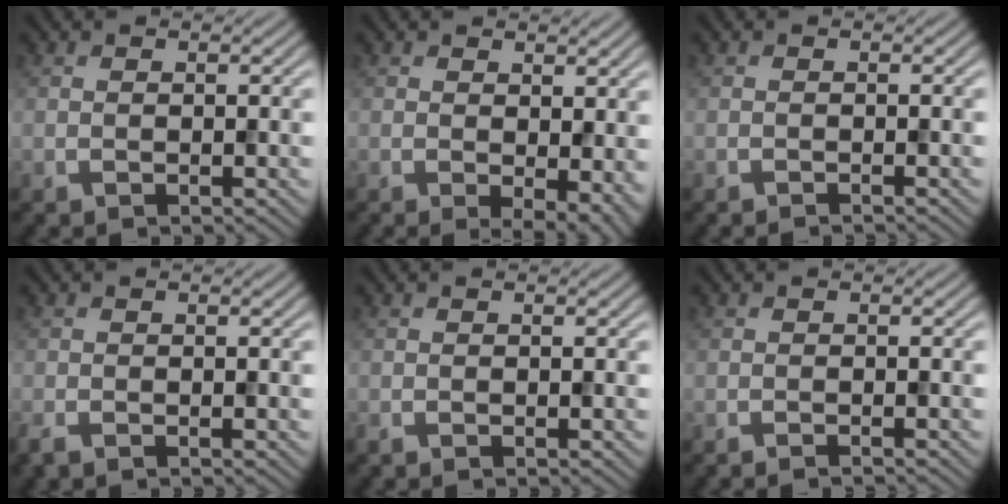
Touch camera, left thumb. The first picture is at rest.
{"total": 4.7, "force": [-0.2, 2.2, 4.2], "torque": [-0.063, -0.012, 0.007]}
{"total": 0.7, "force": [-0.7, 0.0, 0.3], "torque": [0.002, 0.002, -0.014]}
{"total": 1.4, "force": [-1.2, 0.2, 0.7], "torque": [-0.017, -0.008, -0.026]}
{"total": 0.6, "force": [-0.5, 0.0, 0.3], "torque": [-0.006, -0.003, -0.012]}
{"total": 1.0, "force": [-0.8, 0.1, 0.5], "torque": [0.001, 0.002, -0.017]}